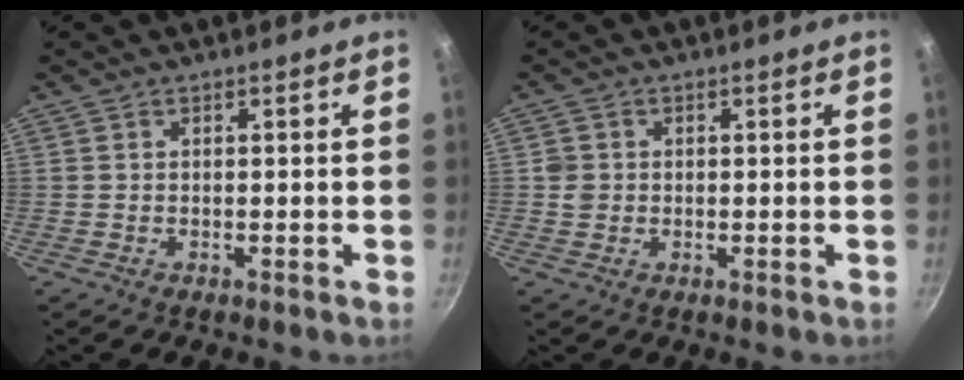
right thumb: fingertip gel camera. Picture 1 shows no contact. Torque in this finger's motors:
{"motor_torque": [-0.11, 0.41, 0.10, 0.56, -0.01]}